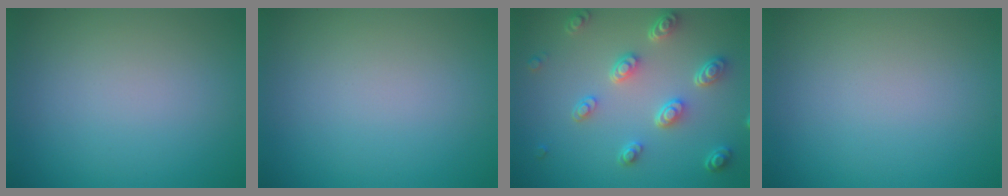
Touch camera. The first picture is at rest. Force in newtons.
{"total": 0.0}
{"total": 4.7, "press": 3.5, "slide": 3.1}
{"total": 0.0}